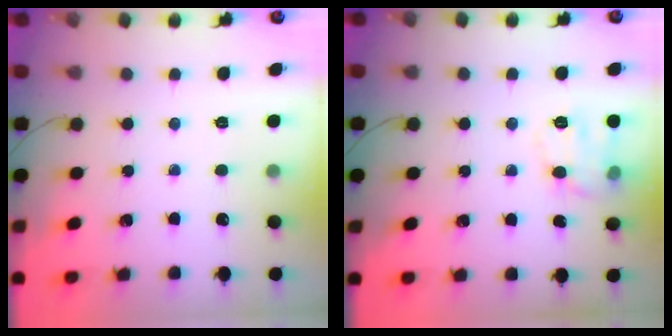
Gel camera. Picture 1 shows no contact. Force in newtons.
{"total": 10.7, "press": 10.7, "slide": 1.0}